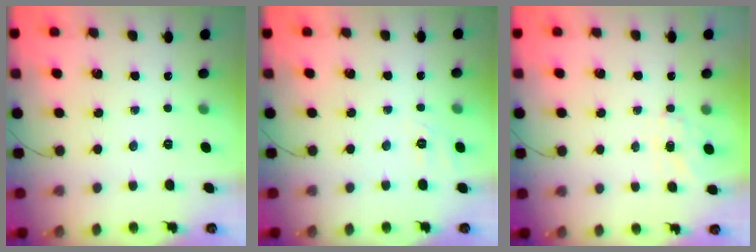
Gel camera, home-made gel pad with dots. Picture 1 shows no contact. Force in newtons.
{"total": 2.3, "press": 1.3, "slide": 1.9}
{"total": 2.2, "press": 1.9, "slide": 1.2}